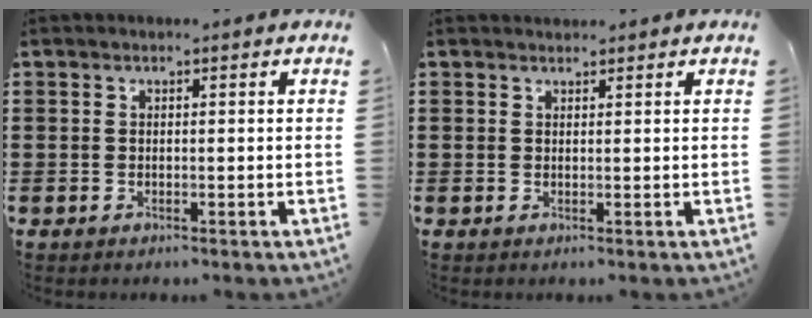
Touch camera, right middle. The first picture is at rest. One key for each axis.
{"total": 1.0, "fx": 1.0, "fy": 0.4, "fz": -0.1, "tx": 0.008, "ty": -0.002, "tz": 0.017}